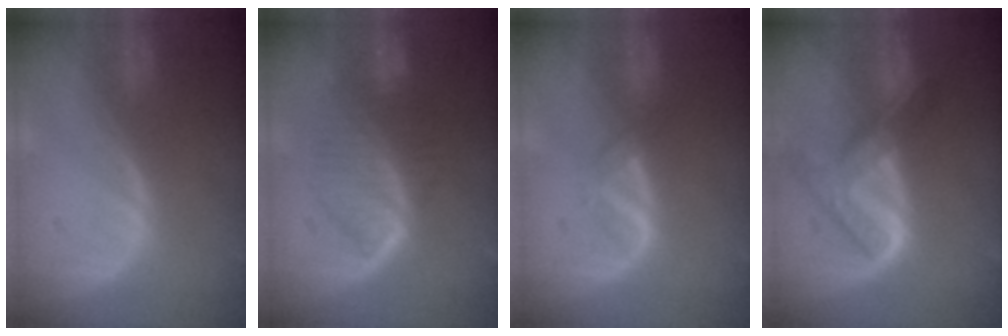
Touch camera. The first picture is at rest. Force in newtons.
{"total": 6.7, "press": 6.7, "slide": 0.7}
{"total": 2.1, "press": 2.1, "slide": 0.2}
{"total": 8.0, "press": 6.7, "slide": 4.3}